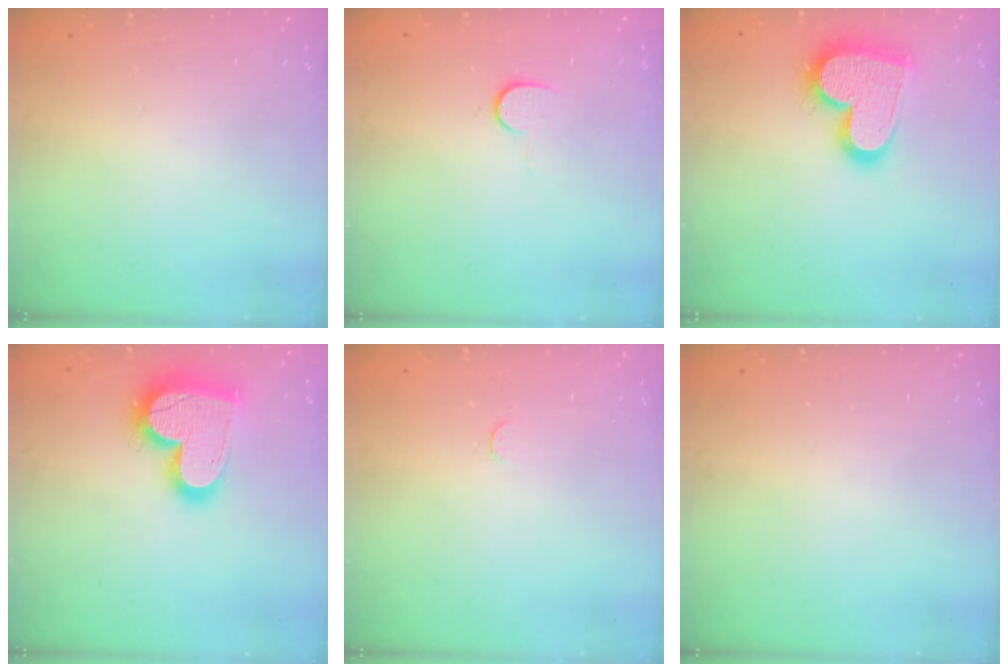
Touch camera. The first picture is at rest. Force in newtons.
{"total": 6.4, "press": 6.4, "slide": 0.4}
{"total": 18.3, "press": 18.3, "slide": 1.3}
{"total": 18.8, "press": 18.7, "slide": 1.6}
{"total": 2.5, "press": 2.5, "slide": 0.3}
{"total": 0.0}